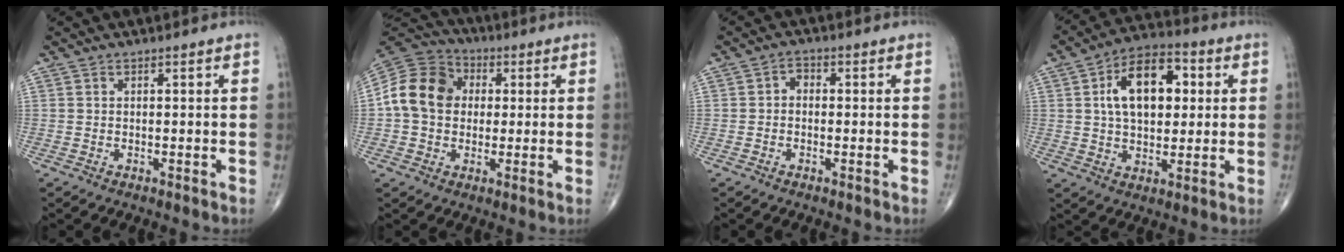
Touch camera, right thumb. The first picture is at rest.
{"total": 13.4, "force": [1.1, 10.9, 7.7], "torque": [-0.130, 0.028, 0.012]}
{"total": 2.2, "force": [-0.2, 1.7, 1.4], "torque": [-0.006, 0.012, -0.014]}
{"total": 14.9, "force": [3.1, 8.8, 11.5], "torque": [-0.161, 0.012, 0.044]}